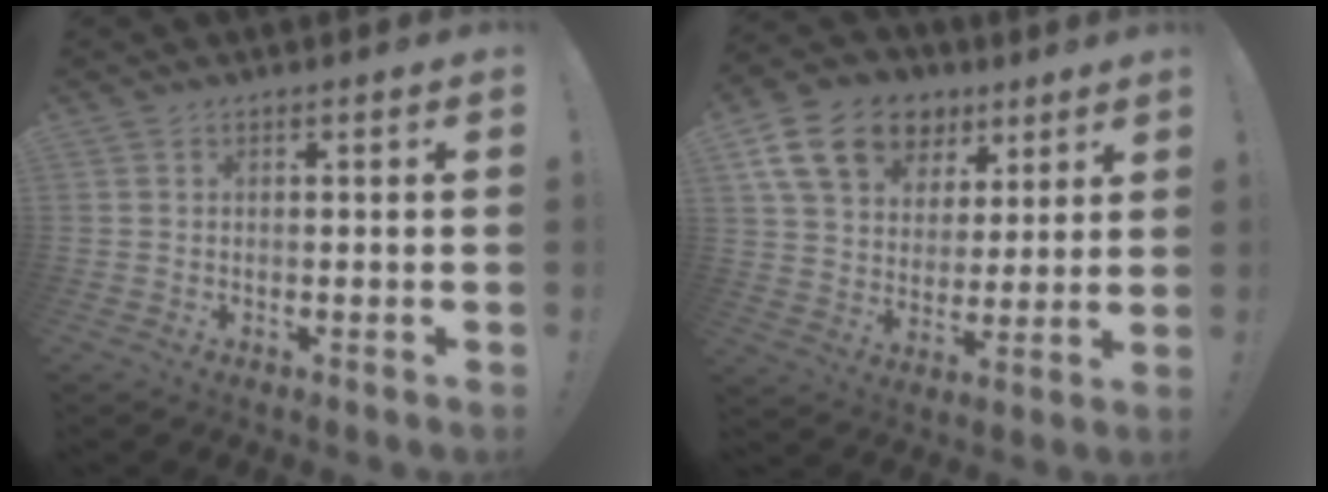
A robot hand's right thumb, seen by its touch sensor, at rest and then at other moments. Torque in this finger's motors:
{"motor_torque": [-0.14, 1.08, 0.66, 0.17, 0.04]}